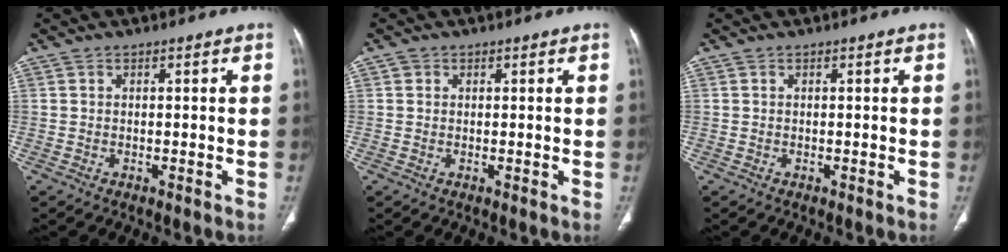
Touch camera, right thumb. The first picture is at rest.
{"total": 0.9, "force": [0.3, 0.8, 0.1], "torque": [0.004, 0.001, 0.003]}
{"total": 0.0}